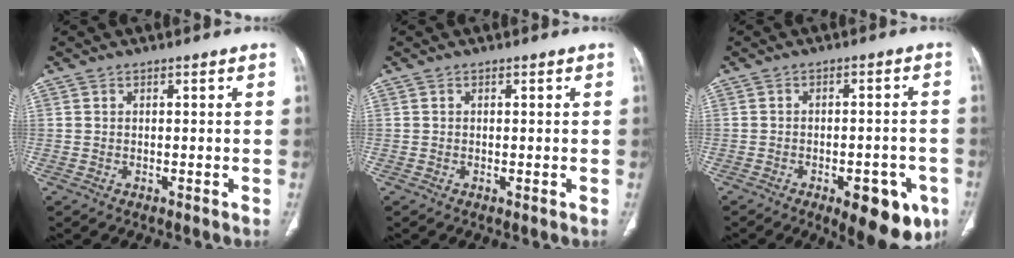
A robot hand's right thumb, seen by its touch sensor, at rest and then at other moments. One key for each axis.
{"total": 0.0}
{"total": 12.3, "fx": -6.0, "fy": 5.3, "fz": 9.4, "tx": -0.091, "ty": 0.016, "tz": -0.071}